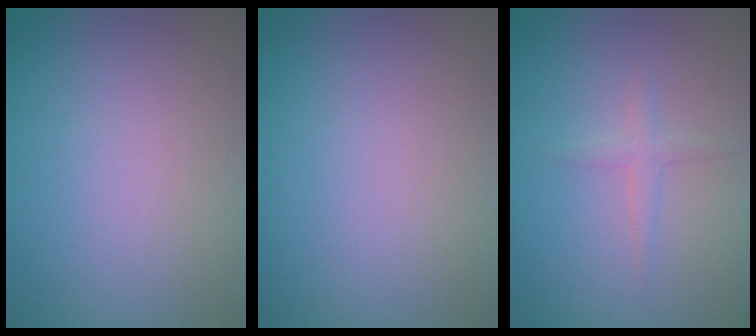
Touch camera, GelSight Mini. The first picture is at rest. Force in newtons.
{"total": 0.0}
{"total": 1.4, "press": 1.4, "slide": 0.0}